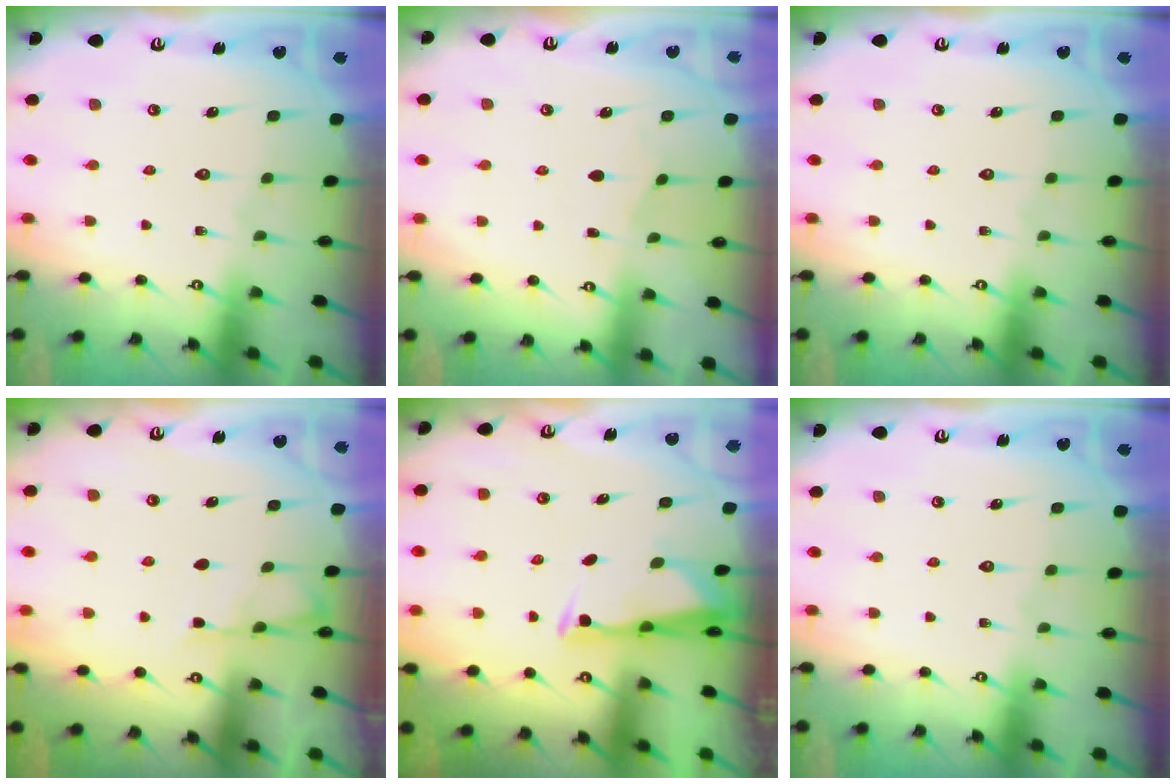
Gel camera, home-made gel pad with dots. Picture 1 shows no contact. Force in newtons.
{"total": 1.8, "press": 1.8, "slide": 0.3}
{"total": 0.0}
{"total": 2.2, "press": 2.2, "slide": 0.3}
{"total": 2.9, "press": 2.8, "slide": 0.7}
{"total": 0.0}